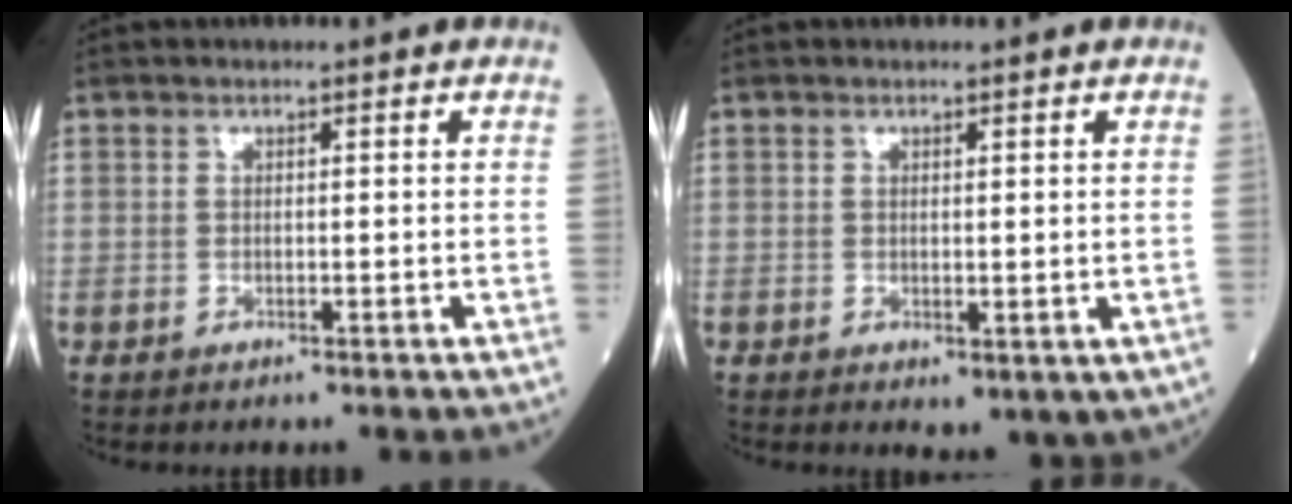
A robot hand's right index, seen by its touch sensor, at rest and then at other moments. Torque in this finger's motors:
{"motor_torque": [0.05, -0.25, 0.09, 0.00]}